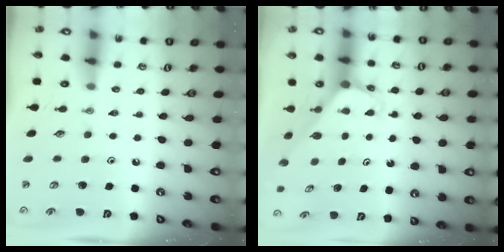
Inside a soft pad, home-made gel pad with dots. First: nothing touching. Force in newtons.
{"total": 1.9, "press": 1.9, "slide": 0.1}